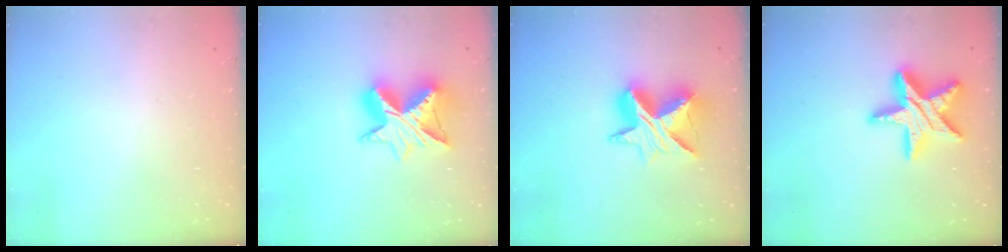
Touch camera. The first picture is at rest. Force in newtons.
{"total": 12.8, "press": 12.7, "slide": 1.0}
{"total": 13.8, "press": 13.7, "slide": 0.9}
{"total": 19.2, "press": 19.1, "slide": 1.6}